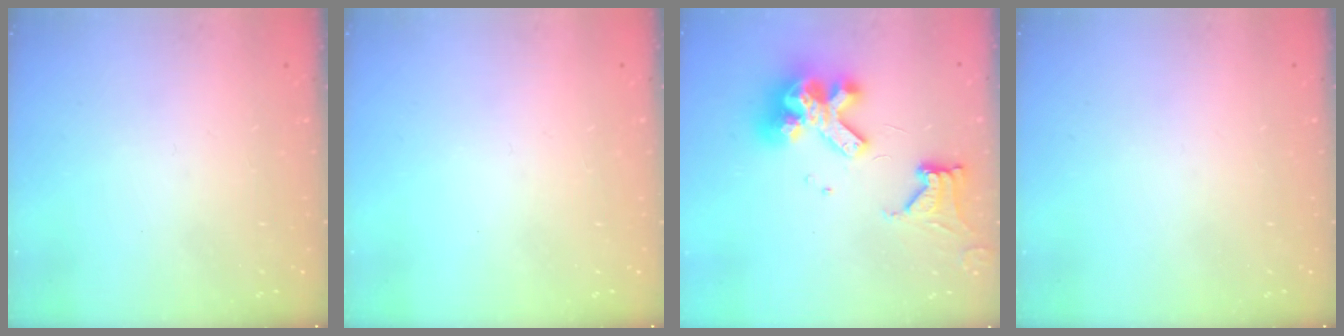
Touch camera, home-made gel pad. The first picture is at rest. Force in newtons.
{"total": 0.0}
{"total": 15.0, "press": 14.9, "slide": 1.5}
{"total": 0.0}